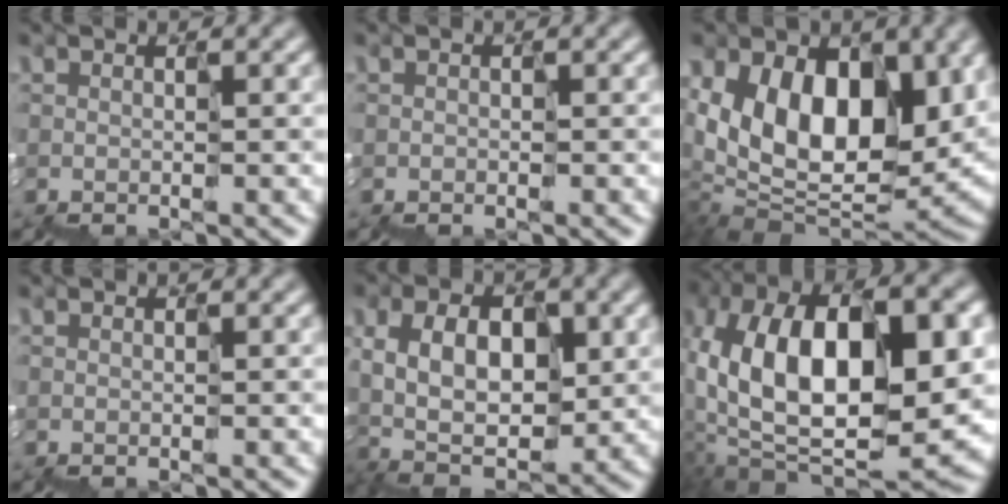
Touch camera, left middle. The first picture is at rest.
{"total": 0.9, "force": [-0.7, 0.4, 0.2], "torque": [-0.006, 0.000, -0.014]}
{"total": 7.9, "force": [2.8, 5.2, 5.2], "torque": [-0.079, -0.019, 0.055]}
{"total": 0.0}
{"total": 4.4, "force": [0.7, 3.2, 3.0], "torque": [-0.055, 0.006, 0.014]}
{"total": 12.0, "force": [0.8, 5.9, 10.5], "torque": [-0.185, 0.018, 0.009]}